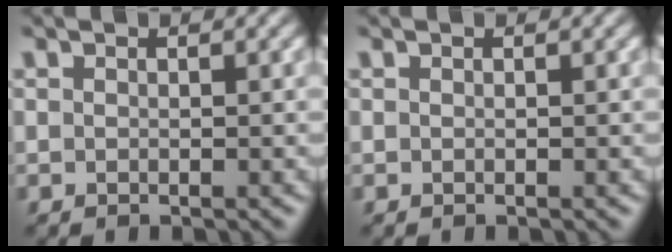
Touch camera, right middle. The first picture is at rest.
{"total": 0.0}